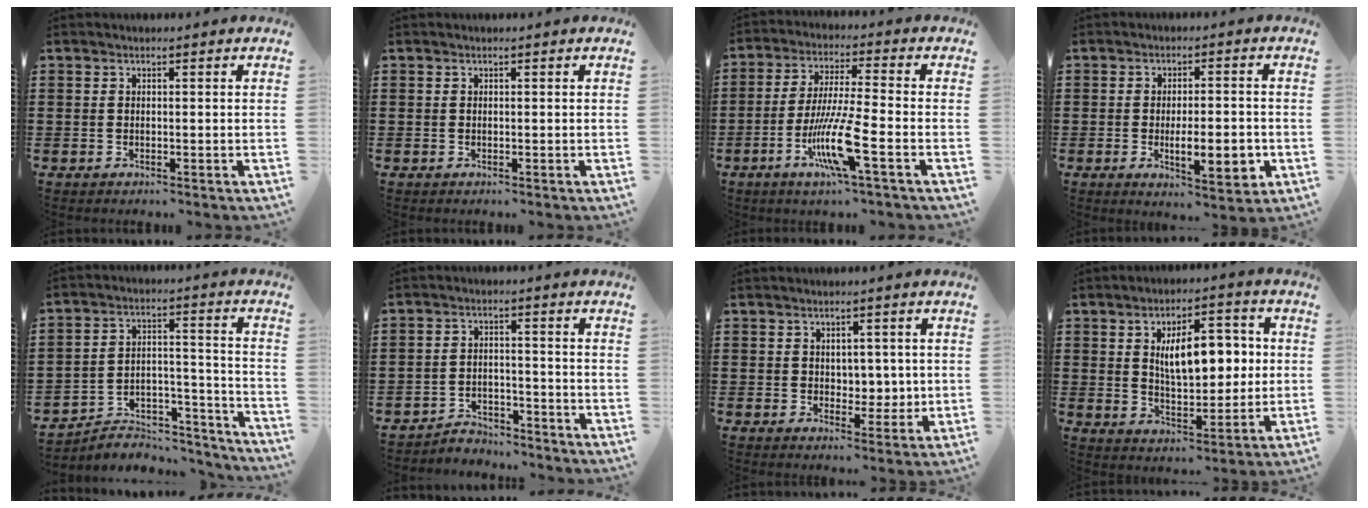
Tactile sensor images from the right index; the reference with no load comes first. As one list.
[{"total": 0.0}, {"total": 10.7, "force": [-4.4, 0.7, 9.7], "torque": [-0.198, -0.014, -0.088]}, {"total": 7.1, "force": [-1.7, 2.4, 6.5], "torque": [-0.092, -0.007, -0.028]}, {"total": 5.0, "force": [-4.5, 2.0, 0.8], "torque": [-0.016, 0.008, -0.090]}, {"total": 3.6, "force": [-3.5, 0.9, 0.2], "torque": [-0.010, 0.006, -0.075]}, {"total": 3.7, "force": [1.2, 3.0, 1.8], "torque": [-0.022, 0.001, 0.015]}, {"total": 10.1, "force": [1.9, 5.0, 8.5], "torque": [-0.137, 0.004, 0.027]}]